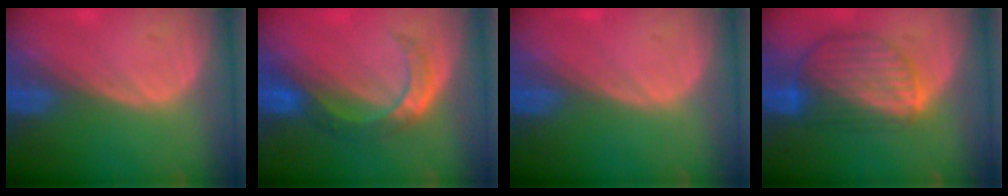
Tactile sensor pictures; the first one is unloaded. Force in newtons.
{"total": 5.7, "press": 5.7, "slide": 0.2}
{"total": 0.0}
{"total": 8.7, "press": 7.7, "slide": 4.1}